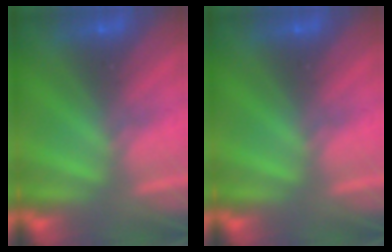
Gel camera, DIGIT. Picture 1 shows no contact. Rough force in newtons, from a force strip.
{"total": 0.0}